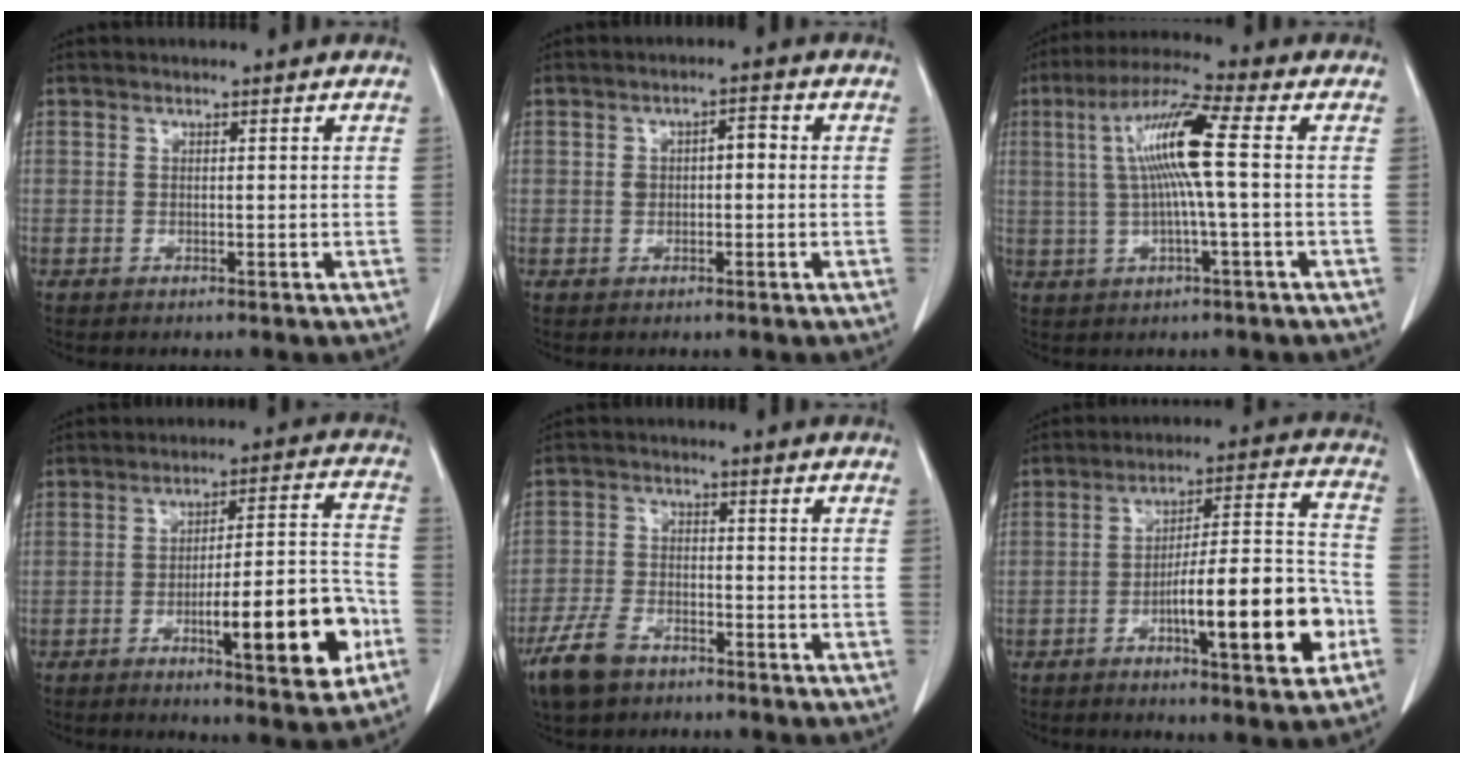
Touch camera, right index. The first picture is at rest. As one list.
[{"total": 3.1, "force": [0.1, 1.7, 2.5], "torque": [-0.045, 0.022, 0.004]}, {"total": 10.3, "force": [0.9, -0.5, 10.3], "torque": [-0.199, 0.020, 0.015]}, {"total": 14.9, "force": [-5.4, 2.5, 13.7], "torque": [-0.192, 0.011, -0.074]}, {"total": 7.0, "force": [-4.8, 3.6, 3.7], "torque": [-0.087, -0.004, -0.087]}, {"total": 16.4, "force": [-5.9, 2.3, 15.2], "torque": [-0.230, 0.011, -0.086]}]